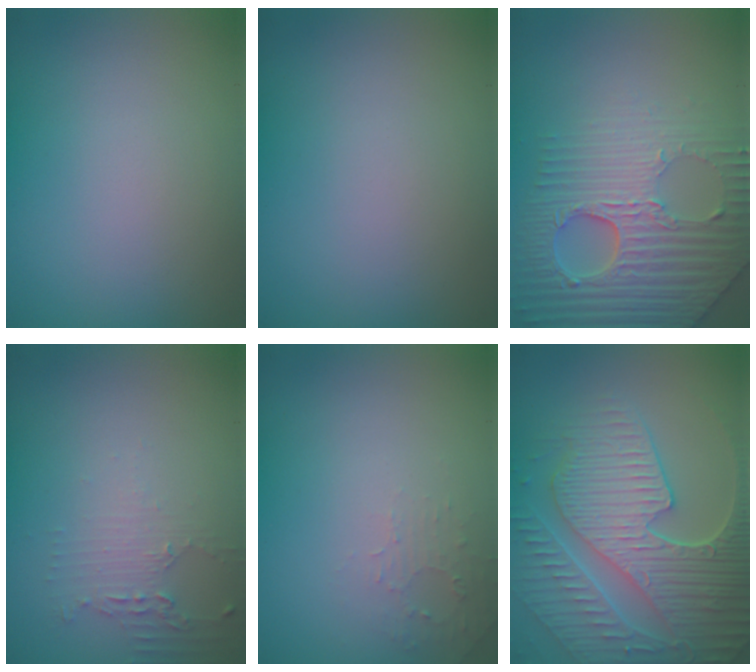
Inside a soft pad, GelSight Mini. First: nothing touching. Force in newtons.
{"total": 0.0}
{"total": 6.7, "press": 5.5, "slide": 4.0}
{"total": 1.9, "press": 1.3, "slide": 1.4}
{"total": 1.3, "press": 1.2, "slide": 0.3}
{"total": 8.9, "press": 6.2, "slide": 6.5}